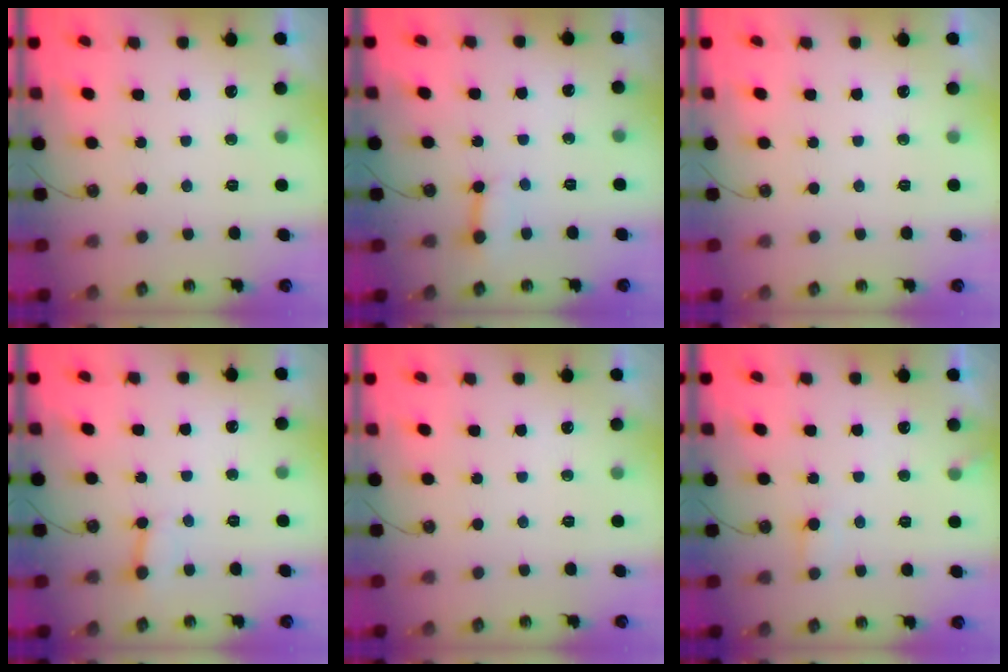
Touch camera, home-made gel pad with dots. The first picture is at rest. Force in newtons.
{"total": 3.9, "press": 3.9, "slide": 0.5}
{"total": 0.0}
{"total": 2.4, "press": 2.4, "slide": 0.1}
{"total": 0.0}
{"total": 5.4, "press": 5.4, "slide": 0.5}